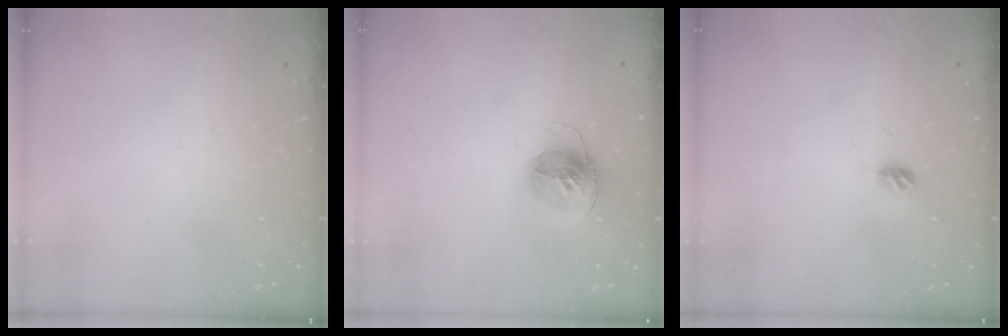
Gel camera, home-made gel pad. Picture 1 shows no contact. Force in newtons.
{"total": 13.9, "press": 13.8, "slide": 1.4}
{"total": 3.3, "press": 3.2, "slide": 0.8}